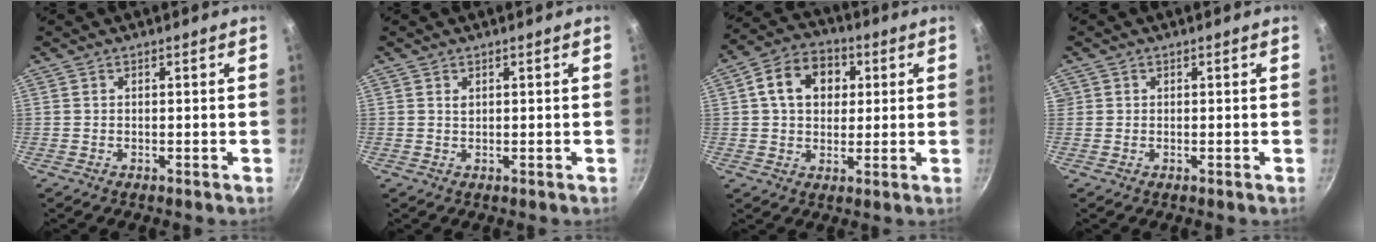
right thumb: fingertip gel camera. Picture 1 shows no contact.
{"total": 0.8, "force": [0.4, 0.5, 0.5], "torque": [-0.009, 0.001, 0.008]}
{"total": 11.3, "force": [2.8, 8.6, 6.8], "torque": [-0.090, 0.014, 0.033]}
{"total": 0.7, "force": [0.2, 0.7, 0.1], "torque": [0.010, 0.004, 0.002]}